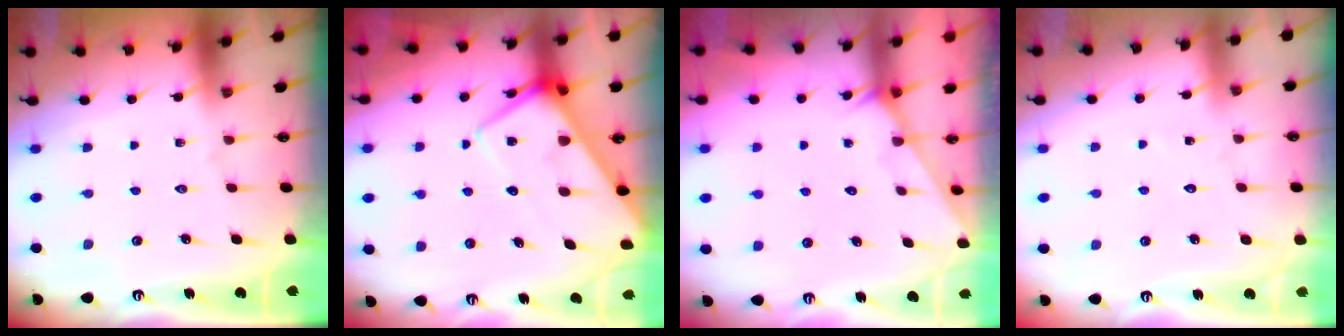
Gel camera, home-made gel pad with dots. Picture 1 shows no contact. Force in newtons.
{"total": 9.8, "press": 9.8, "slide": 0.8}
{"total": 1.3, "press": 1.3, "slide": 0.1}
{"total": 4.5, "press": 4.5, "slide": 0.4}